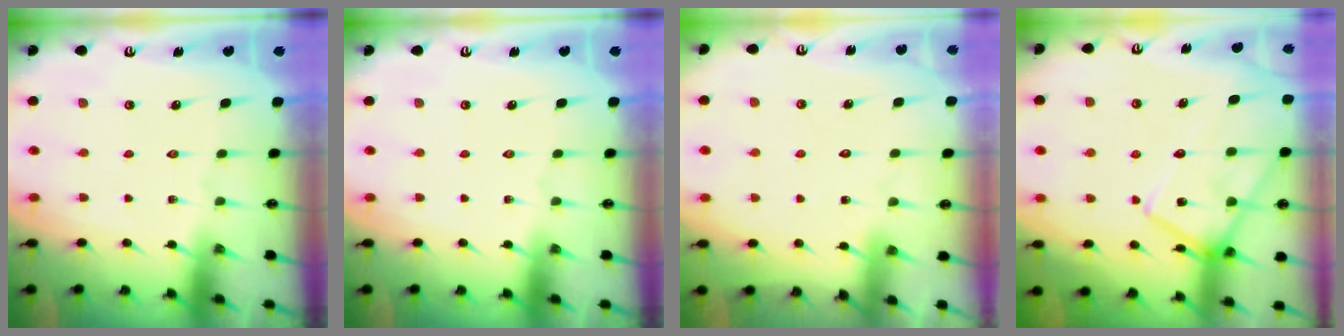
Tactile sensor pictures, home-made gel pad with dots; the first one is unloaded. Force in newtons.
{"total": 0.0}
{"total": 4.8, "press": 4.8, "slide": 0.5}
{"total": 14.5, "press": 14.4, "slide": 1.2}